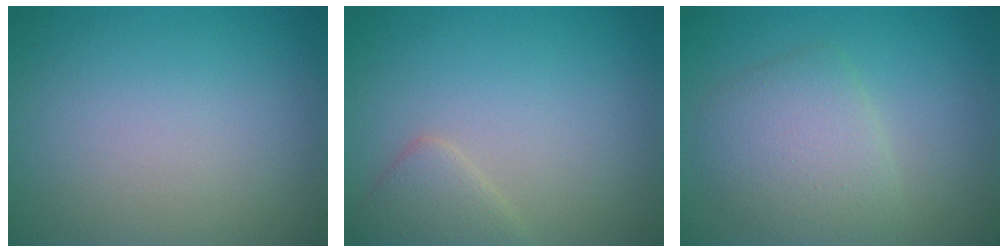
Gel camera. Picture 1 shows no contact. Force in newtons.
{"total": 2.2, "press": 2.2, "slide": 0.2}
{"total": 4.1, "press": 4.1, "slide": 0.1}